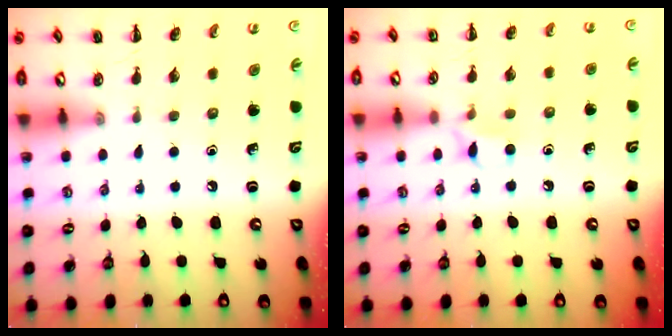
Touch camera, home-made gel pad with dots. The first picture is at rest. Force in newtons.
{"total": 4.8, "press": 4.7, "slide": 1.0}